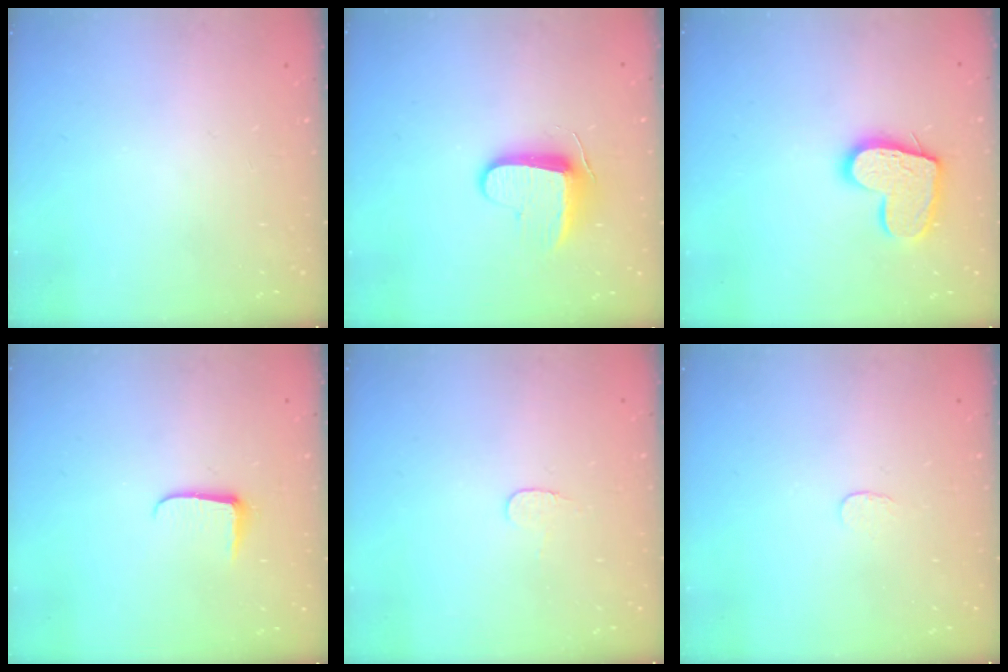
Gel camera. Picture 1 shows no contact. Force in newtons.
{"total": 8.9, "press": 8.9, "slide": 0.8}
{"total": 14.0, "press": 14.0, "slide": 1.3}
{"total": 6.2, "press": 6.1, "slide": 0.8}
{"total": 4.3, "press": 4.3, "slide": 0.3}
{"total": 2.6, "press": 2.6, "slide": 0.2}